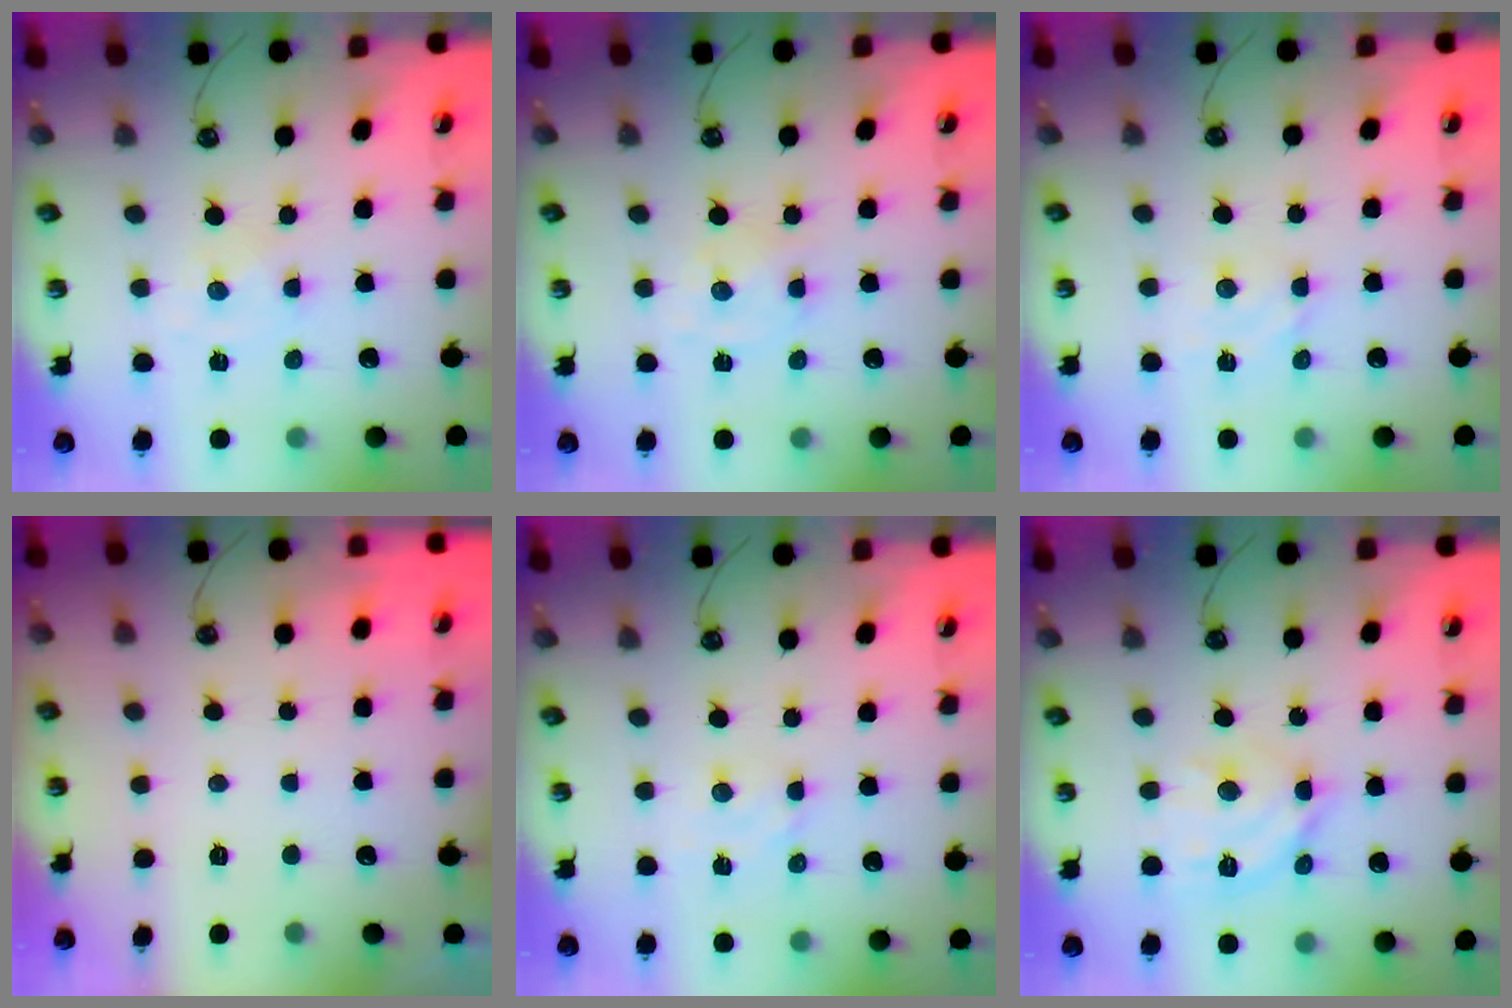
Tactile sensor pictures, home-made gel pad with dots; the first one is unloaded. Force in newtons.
{"total": 0.8, "press": 0.8, "slide": 0.1}
{"total": 2.8, "press": 2.8, "slide": 0.1}
{"total": 0.0}
{"total": 2.4, "press": 2.4, "slide": 0.4}
{"total": 12.7, "press": 12.6, "slide": 1.0}